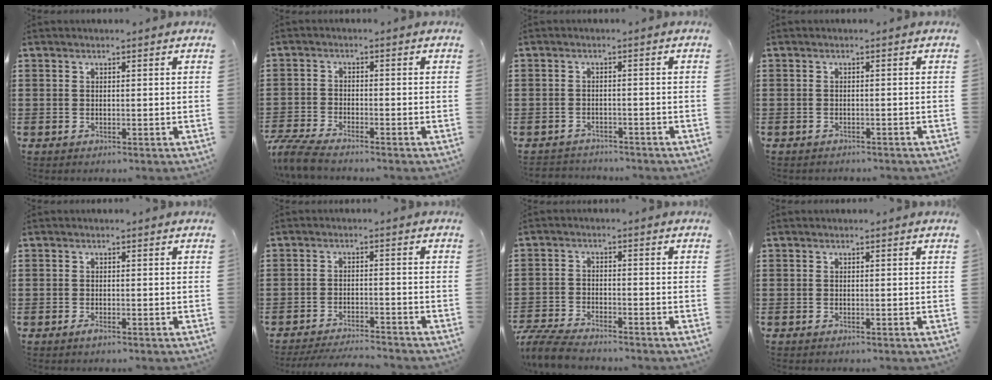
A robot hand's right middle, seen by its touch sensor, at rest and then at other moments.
{"total": 4.4, "force": [-4.1, 0.2, 1.6], "torque": [-0.055, -0.015, -0.088]}
{"total": 2.1, "force": [-2.0, 0.4, -0.3], "torque": [-0.002, 0.001, -0.047]}
{"total": 0.8, "force": [-0.8, 0.1, 0.0], "torque": [-0.002, 0.001, -0.017]}
{"total": 0.8, "force": [-0.4, 0.2, 0.6], "torque": [-0.013, -0.006, -0.006]}
{"total": 3.9, "force": [-3.7, 0.0, 0.9], "torque": [-0.022, -0.002, -0.077]}
{"total": 5.5, "force": [-5.3, 0.6, 1.5], "torque": [-0.049, -0.002, -0.109]}
{"total": 0.0}